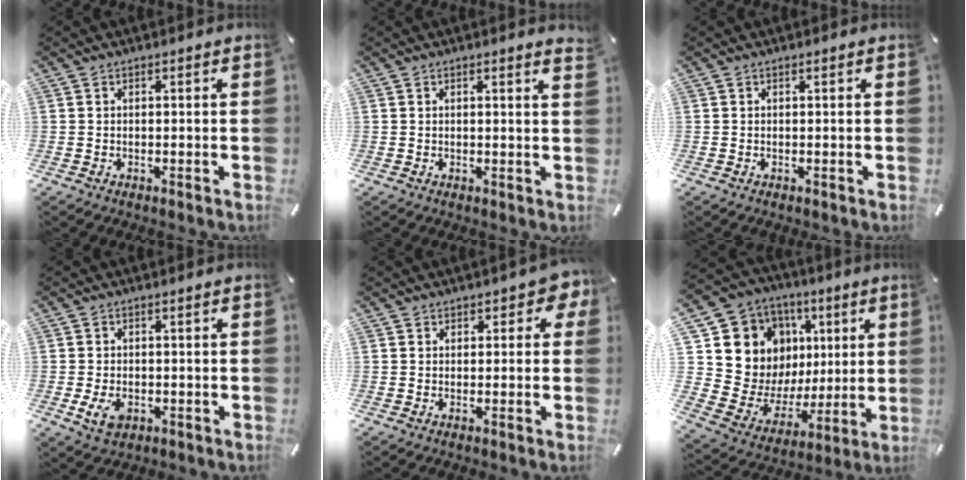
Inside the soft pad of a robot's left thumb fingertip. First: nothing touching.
{"total": 1.5, "force": [0.9, 0.0, 1.2], "torque": [-0.015, -0.003, 0.014]}
{"total": 0.0}
{"total": 3.8, "force": [-0.9, 2.7, 2.6], "torque": [-0.065, -0.002, -0.019]}
{"total": 3.2, "force": [1.4, 2.2, 1.9], "torque": [-0.013, -0.001, 0.021]}
{"total": 14.1, "force": [5.7, 12.5, 2.9], "torque": [-0.050, -0.065, 0.136]}